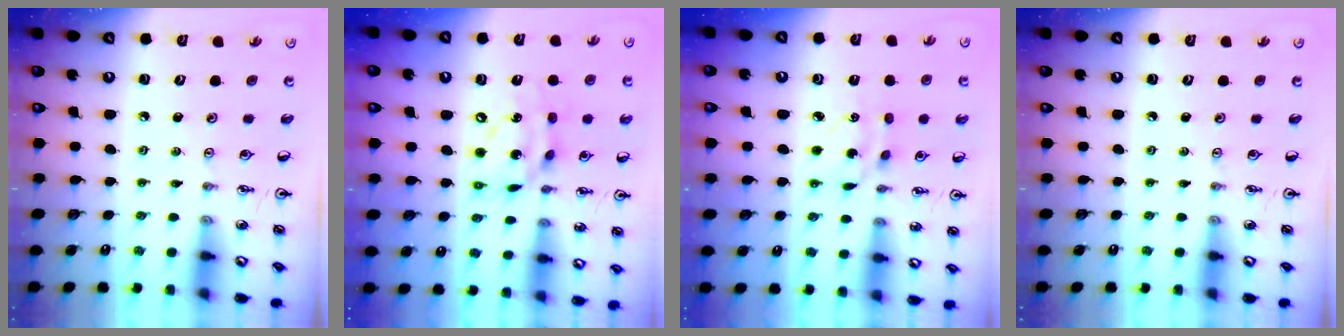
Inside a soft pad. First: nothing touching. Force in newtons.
{"total": 14.0, "press": 13.9, "slide": 1.4}
{"total": 5.0, "press": 5.0, "slide": 0.3}
{"total": 0.0}